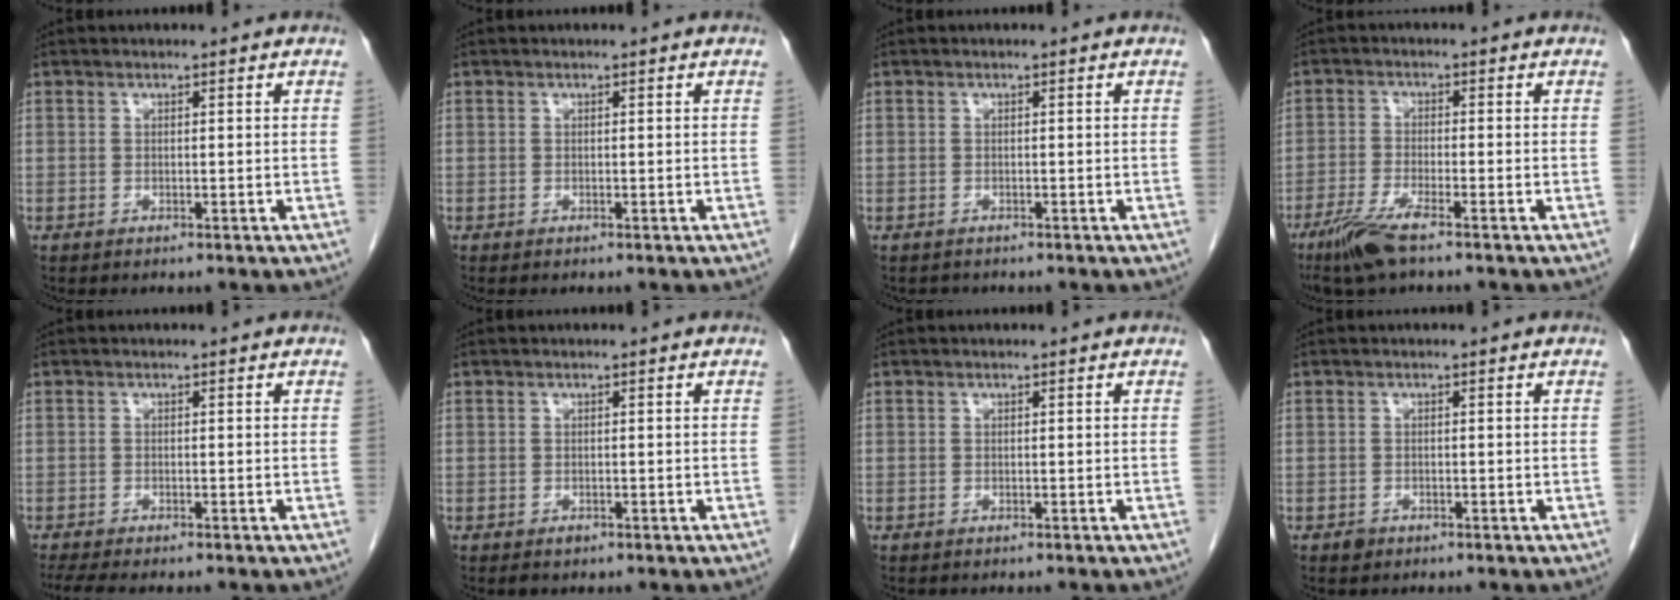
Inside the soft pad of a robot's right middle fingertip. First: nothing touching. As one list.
[{"total": 0.0}, {"total": 0.8, "force": [-0.7, 0.4, 0.0], "torque": [-0.009, -0.001, -0.012]}, {"total": 6.0, "force": [-4.2, 0.4, 4.4], "torque": [-0.096, -0.016, -0.081]}, {"total": 5.5, "force": [-4.6, 0.9, 2.9], "torque": [-0.044, -0.011, -0.072]}, {"total": 0.8, "force": [-0.5, 0.4, 0.4], "torque": [-0.008, 0.000, -0.006]}, {"total": 0.7, "force": [-0.7, 0.2, 0.3], "torque": [-0.003, -0.001, -0.009]}, {"total": 1.0, "force": [-0.7, 0.7, 0.2], "torque": [-0.003, 0.002, -0.010]}]